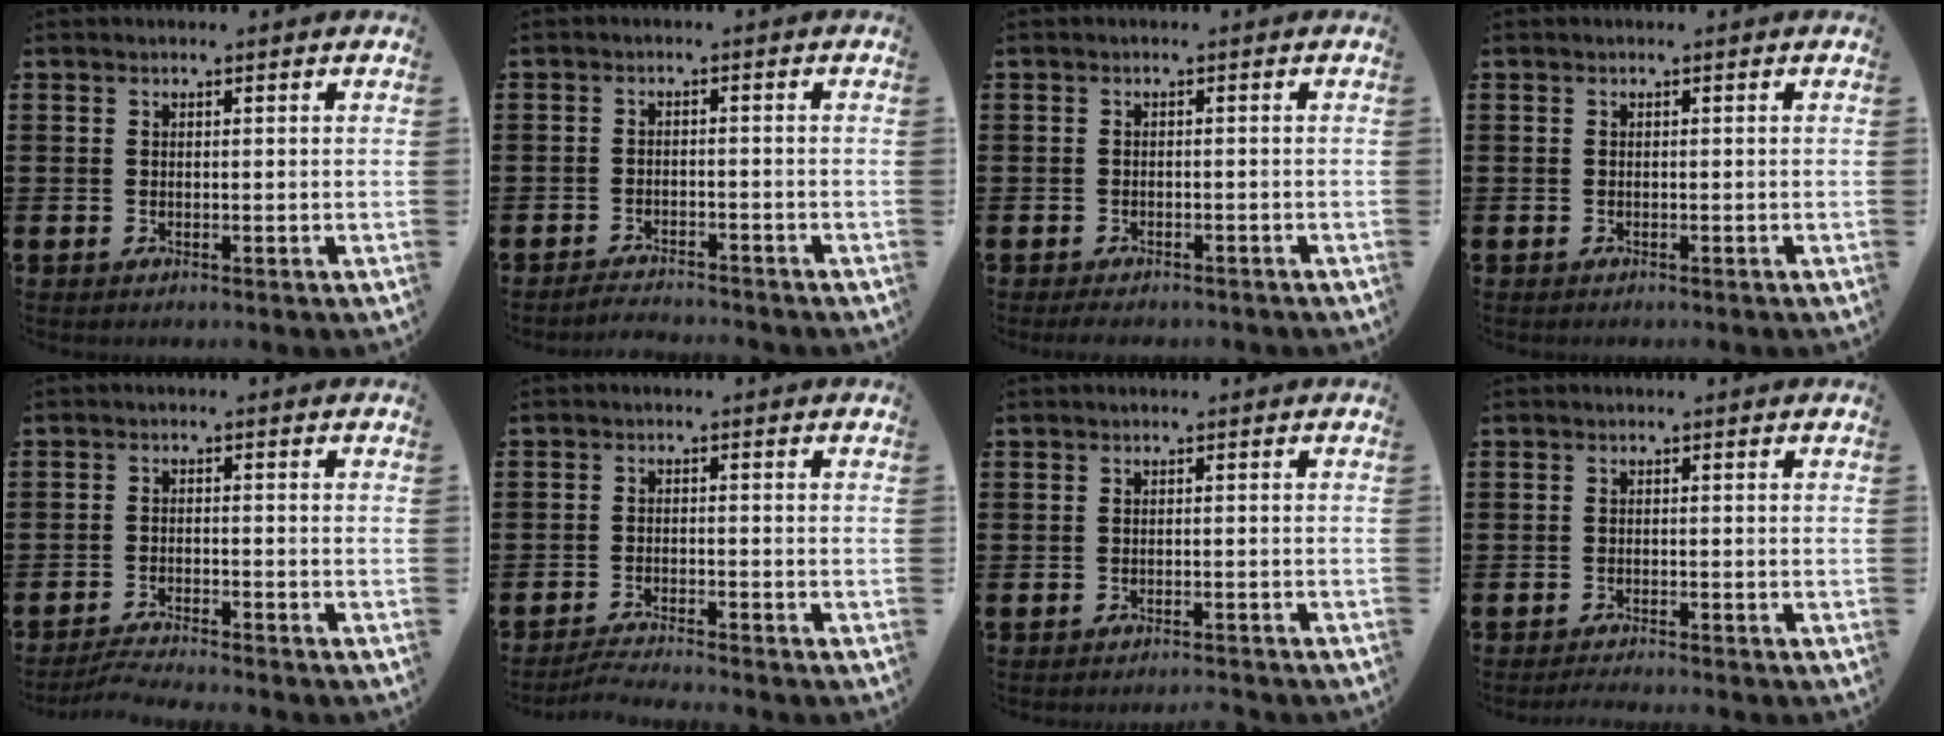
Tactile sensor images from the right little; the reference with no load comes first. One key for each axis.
{"total": 2.0, "fx": -2.0, "fy": -0.1, "fz": -0.1, "tx": -0.004, "ty": 0.004, "tz": -0.043}
{"total": 1.0, "fx": -1.0, "fy": 0.2, "fz": 0.3, "tx": -0.009, "ty": 0.000, "tz": -0.020}
{"total": 0.0}
{"total": 2.6, "fx": -2.5, "fy": -0.2, "fz": 0.6, "tx": -0.009, "ty": 0.004, "tz": -0.051}
{"total": 2.3, "fx": -2.3, "fy": -0.2, "fz": 0.5, "tx": -0.009, "ty": 0.005, "tz": -0.046}
{"total": 1.0, "fx": -1.0, "fy": -0.2, "fz": 0.1, "tx": 0.000, "ty": 0.001, "tz": -0.021}
{"total": 1.1, "fx": -1.1, "fy": -0.1, "fz": 0.3, "tx": -0.005, "ty": -0.001, "tz": -0.021}